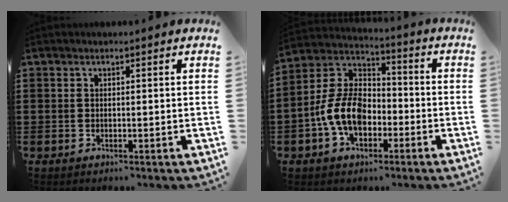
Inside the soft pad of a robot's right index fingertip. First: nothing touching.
{"total": 10.1, "force": [-3.2, 6.5, 6.9], "torque": [-0.170, 0.012, -0.067]}